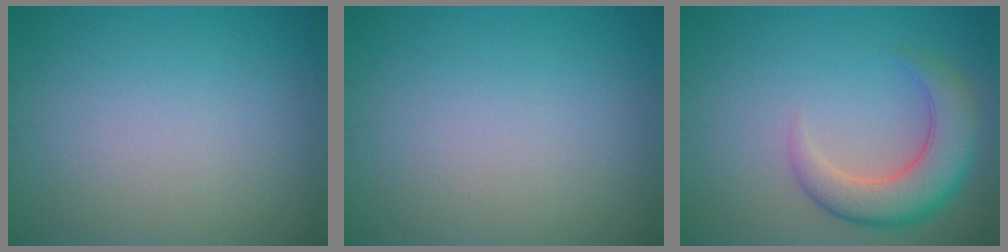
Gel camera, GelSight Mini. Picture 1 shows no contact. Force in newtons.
{"total": 0.0}
{"total": 5.7, "press": 5.7, "slide": 0.3}